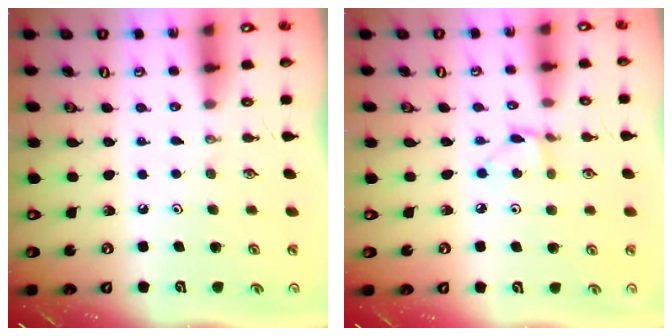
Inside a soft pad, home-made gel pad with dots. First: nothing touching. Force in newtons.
{"total": 2.8, "press": 2.7, "slide": 0.3}